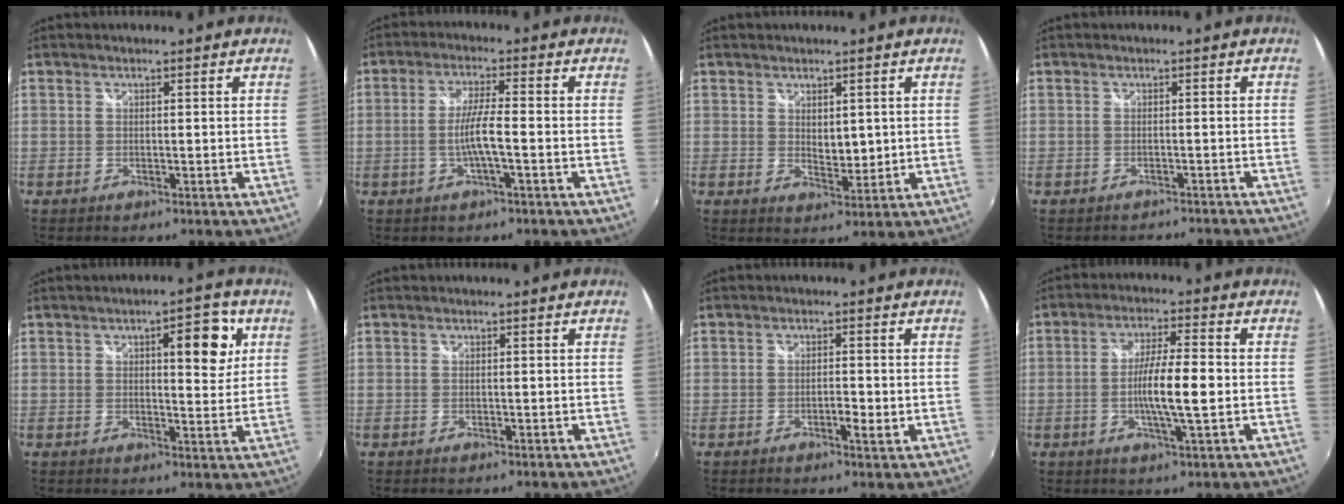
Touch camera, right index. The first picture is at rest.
{"total": 5.0, "force": [-1.6, -0.2, 4.7], "torque": [-0.092, 0.000, -0.030]}
{"total": 3.1, "force": [1.0, 1.9, 2.2], "torque": [-0.031, -0.002, 0.018]}
{"total": 5.6, "force": [-5.2, 1.5, 1.6], "torque": [-0.034, -0.010, -0.063]}
{"total": 8.2, "force": [3.0, 2.9, 7.0], "torque": [-0.085, 0.012, 0.040]}
{"total": 0.0}
{"total": 2.2, "force": [-0.7, 0.5, 2.0], "torque": [-0.035, -0.001, -0.012]}
{"total": 7.8, "force": [-1.3, 0.6, 7.7], "torque": [-0.137, -0.003, -0.025]}